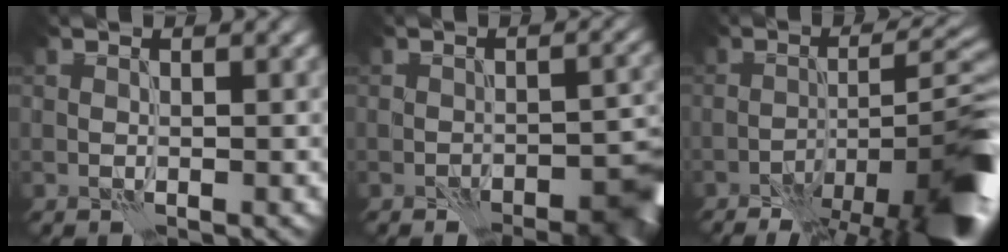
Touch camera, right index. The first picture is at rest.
{"total": 4.6, "force": [-3.1, 2.1, 2.7], "torque": [-0.019, -0.006, -0.034]}
{"total": 10.4, "force": [-6.0, 3.0, 7.9], "torque": [-0.109, 0.005, -0.093]}